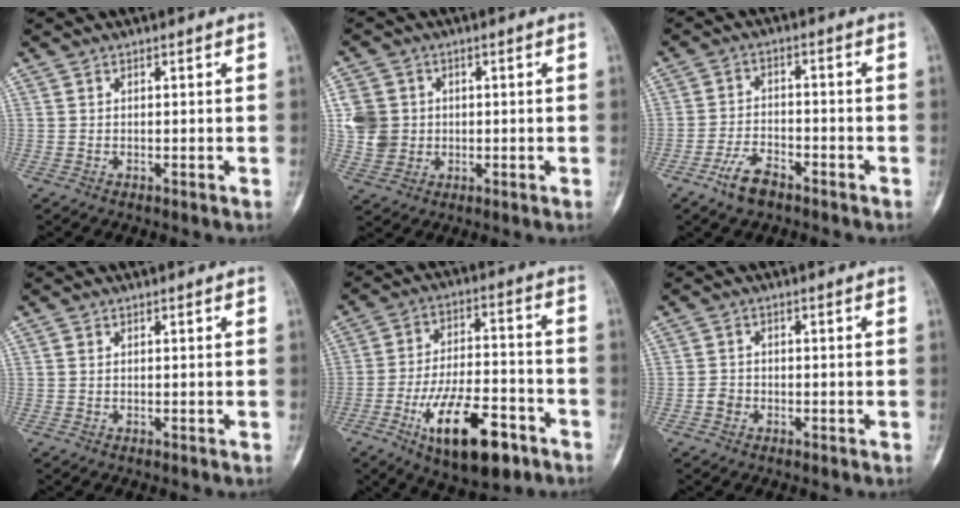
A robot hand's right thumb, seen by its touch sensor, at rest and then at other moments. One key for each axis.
{"total": 7.7, "fx": 0.7, "fy": 7.0, "fz": 3.1, "tx": -0.045, "ty": 0.001, "tz": 0.017}
{"total": 6.0, "fx": -4.1, "fy": 2.7, "fz": 3.4, "tx": -0.066, "ty": 0.023, "tz": -0.074}
{"total": 0.6, "fx": 0.2, "fy": 0.4, "fz": 0.4, "tx": -0.012, "ty": 0.002, "tz": 0.004}
{"total": 17.8, "fx": -8.7, "fy": 7.4, "fz": 13.5, "tx": -0.211, "ty": 0.045, "tz": -0.135}
{"total": 2.0, "fx": -0.8, "fy": 1.7, "fz": 0.7, "tx": -0.004, "ty": 0.008, "tz": -0.019}